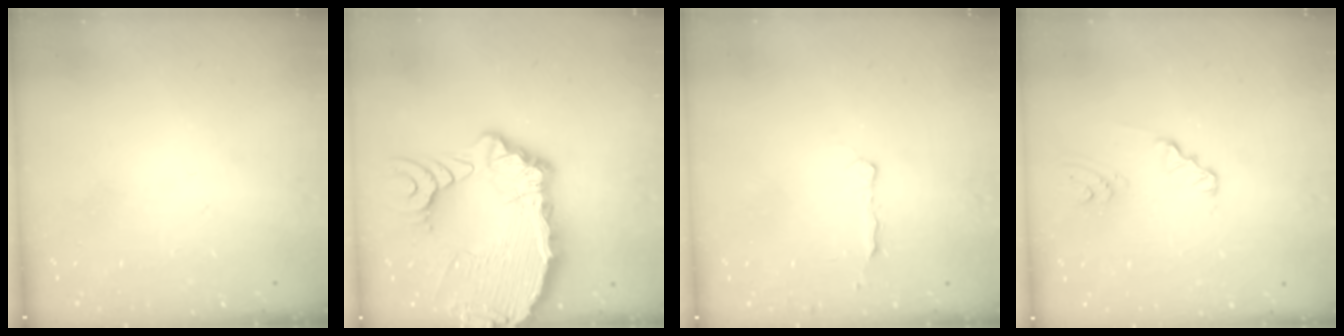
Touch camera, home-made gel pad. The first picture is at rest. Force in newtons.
{"total": 22.0, "press": 21.8, "slide": 3.0}
{"total": 5.0, "press": 3.4, "slide": 3.6}
{"total": 3.2, "press": 3.2, "slide": 0.3}